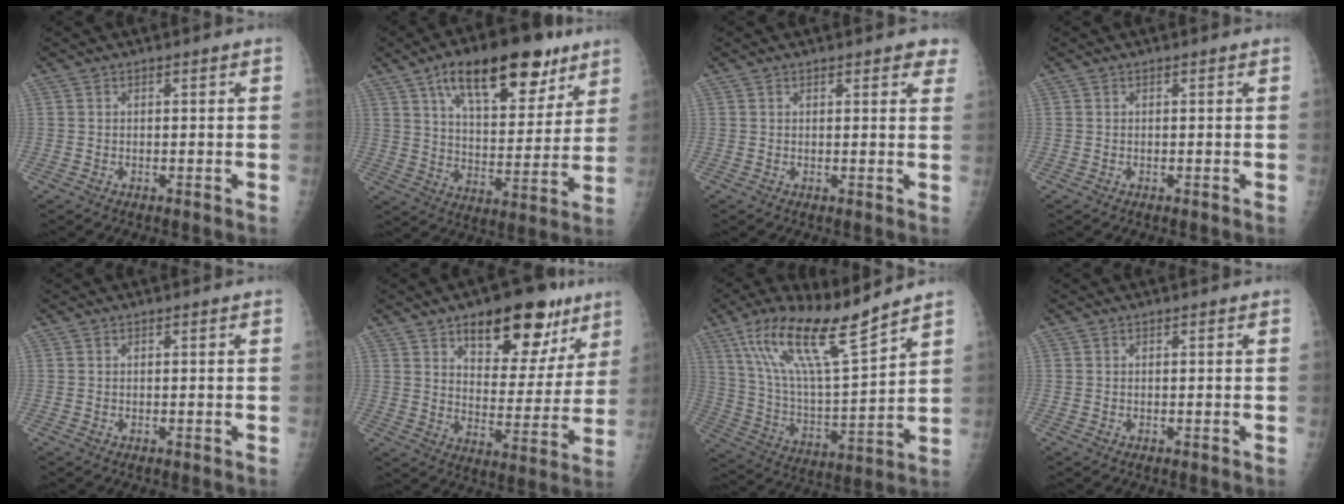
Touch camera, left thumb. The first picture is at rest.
{"total": 21.0, "force": [12.2, 9.2, 14.3], "torque": [-0.177, -0.039, 0.197]}
{"total": 3.8, "force": [2.9, 1.5, 1.9], "torque": [0.010, -0.007, 0.027]}
{"total": 0.0}
{"total": 0.0}
{"total": 18.8, "force": [11.2, 9.2, 12.0], "torque": [-0.106, -0.050, 0.166]}
{"total": 17.6, "force": [12.4, 2.8, 12.2], "torque": [-0.208, -0.062, 0.235]}
{"total": 0.0}